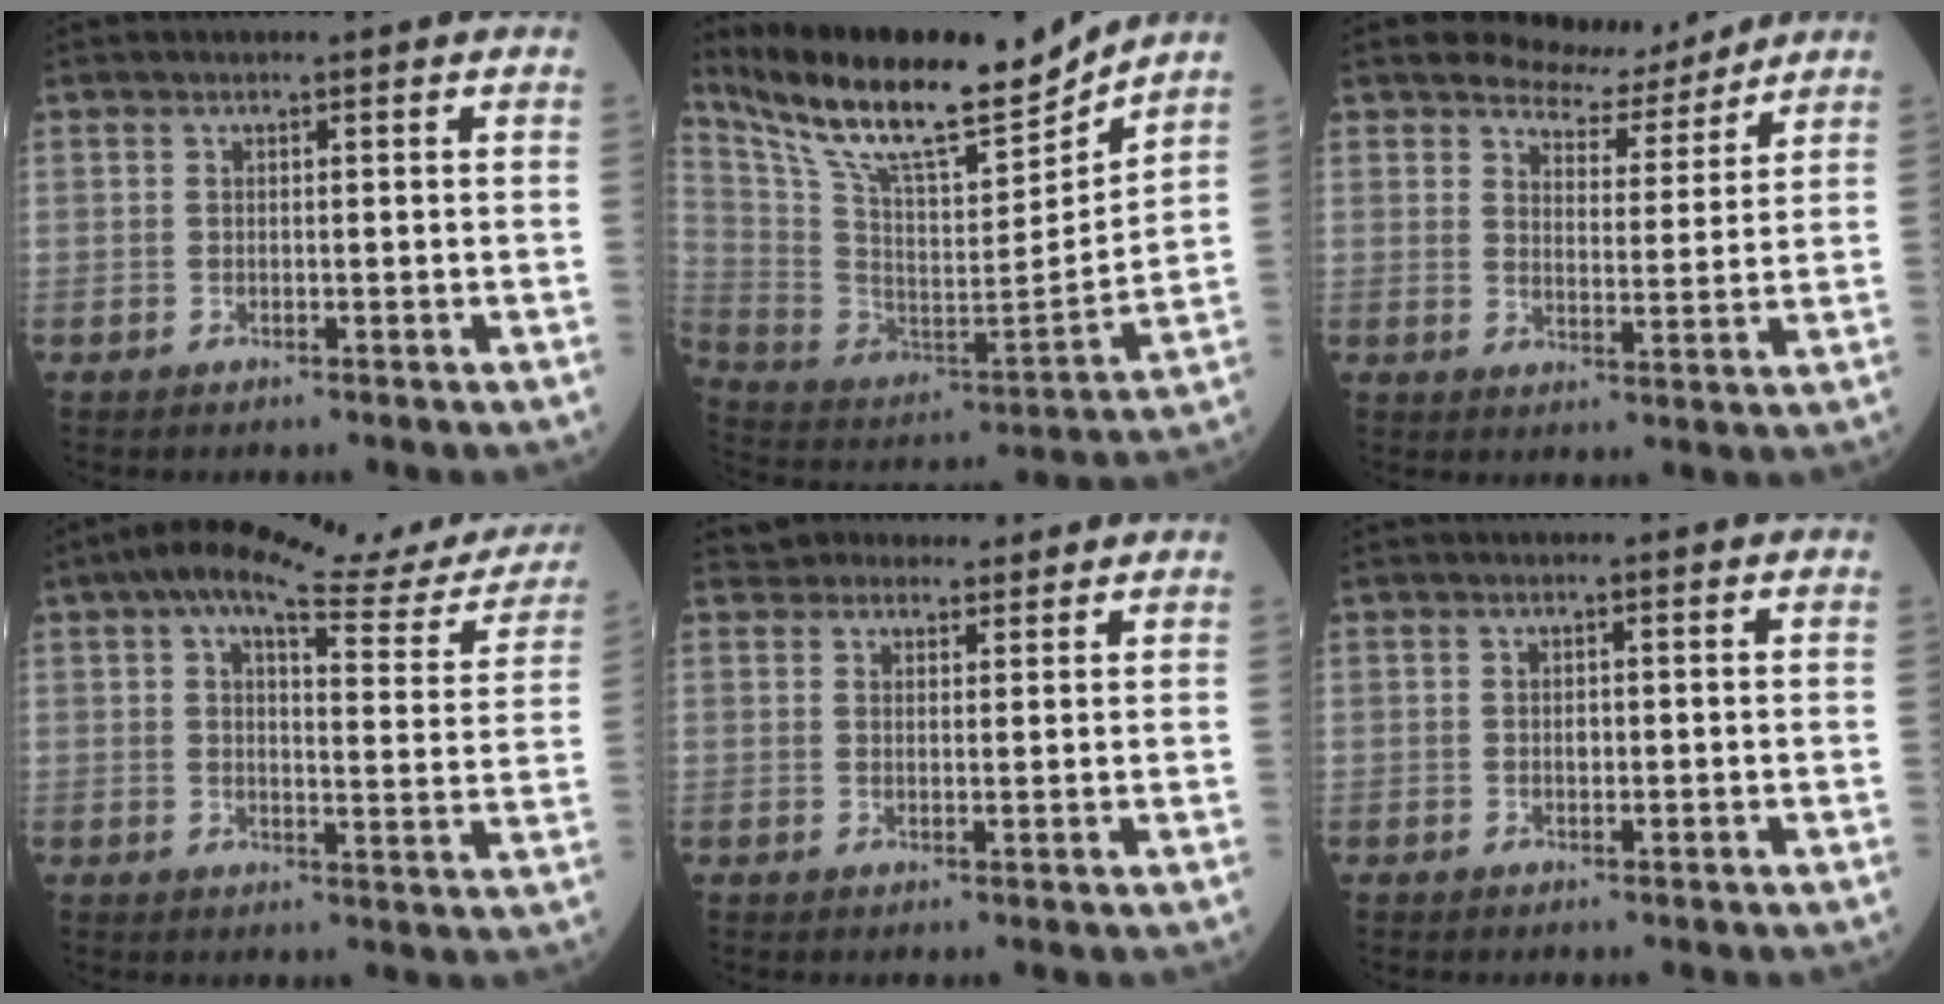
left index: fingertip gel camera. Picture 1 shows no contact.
{"total": 20.5, "force": [17.4, 3.6, 10.2], "torque": [-0.200, -0.007, 0.307]}
{"total": 6.7, "force": [6.3, 2.1, 0.8], "torque": [-0.020, -0.004, 0.097]}
{"total": 20.7, "force": [17.6, 4.1, 10.1], "torque": [-0.135, 0.007, 0.208]}
{"total": 5.3, "force": [4.9, 2.0, 0.4], "torque": [0.000, 0.023, 0.072]}
{"total": 0.8, "force": [0.0, 0.5, 0.6], "torque": [-0.012, 0.001, 0.000]}